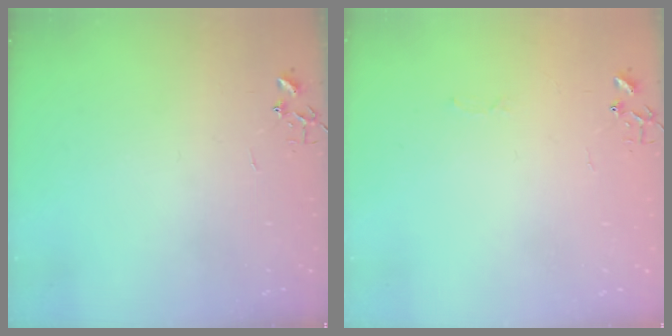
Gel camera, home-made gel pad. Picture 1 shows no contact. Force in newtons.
{"total": 2.5, "press": 2.5, "slide": 0.4}